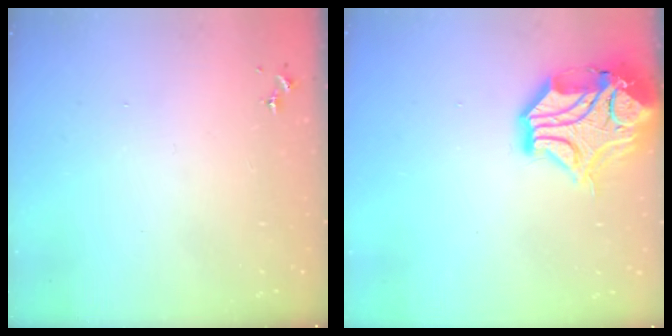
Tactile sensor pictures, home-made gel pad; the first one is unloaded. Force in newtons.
{"total": 17.6, "press": 17.4, "slide": 2.6}